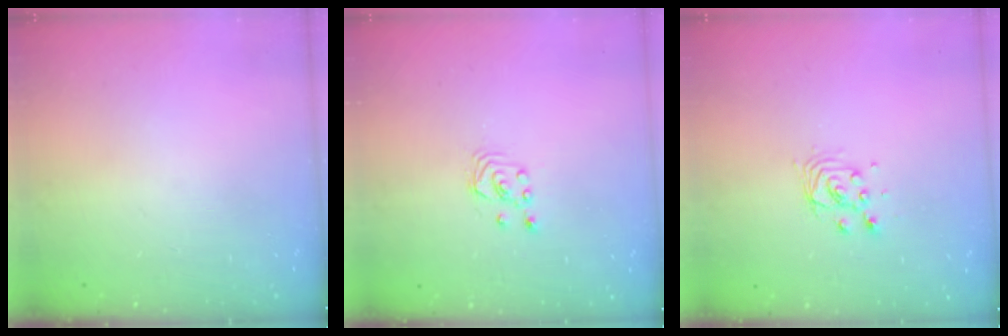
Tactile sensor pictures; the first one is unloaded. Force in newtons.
{"total": 1.8, "press": 1.8, "slide": 0.2}
{"total": 5.3, "press": 5.3, "slide": 0.4}